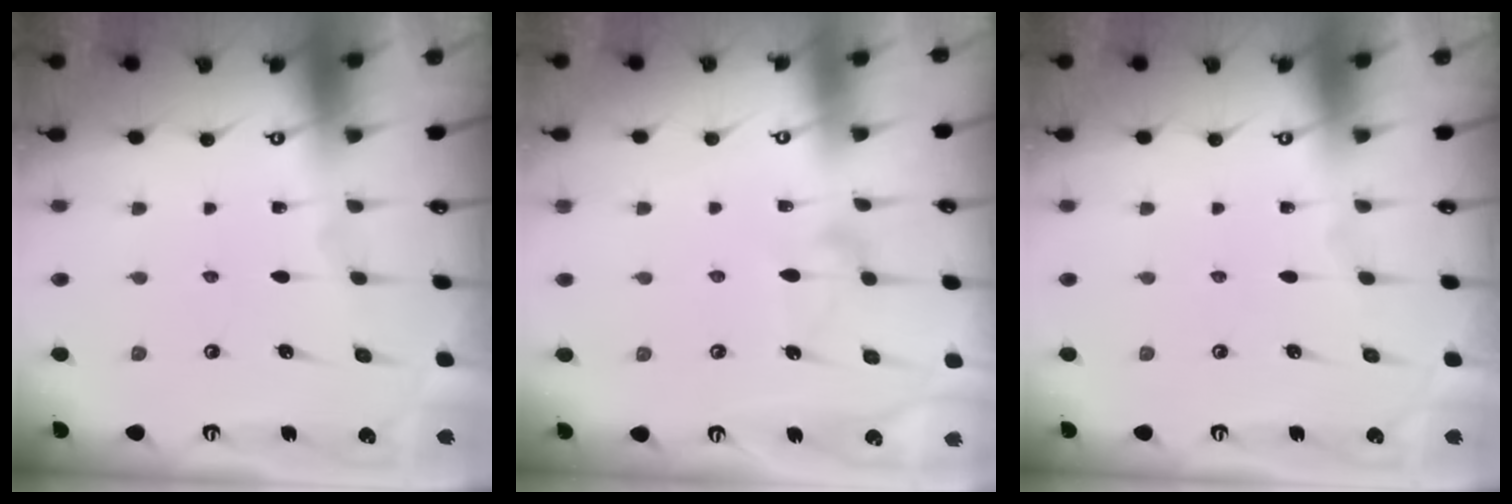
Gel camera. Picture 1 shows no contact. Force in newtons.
{"total": 7.8, "press": 7.8, "slide": 0.3}
{"total": 0.0}